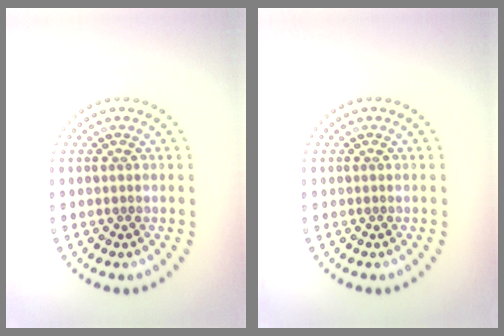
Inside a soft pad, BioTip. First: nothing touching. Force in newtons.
{"total": 0.0}